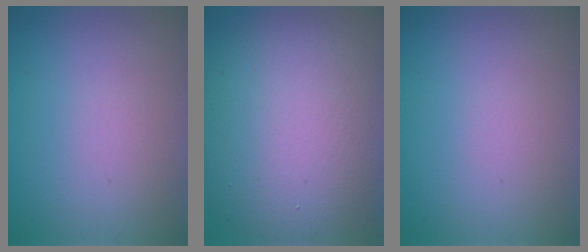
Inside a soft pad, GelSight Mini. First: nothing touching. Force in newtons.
{"total": 13.3, "press": 13.3, "slide": 1.0}
{"total": 0.0}